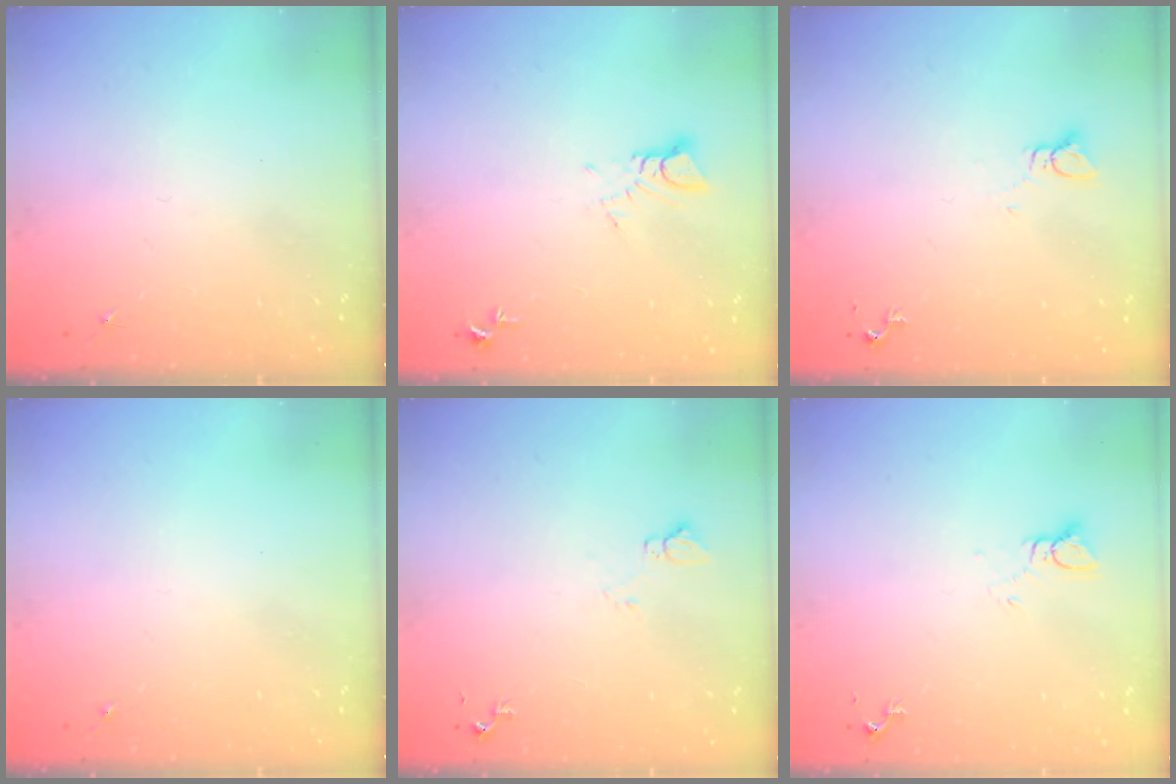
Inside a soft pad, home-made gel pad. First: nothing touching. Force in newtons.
{"total": 3.8, "press": 3.8, "slide": 0.3}
{"total": 2.2, "press": 2.2, "slide": 0.1}
{"total": 0.0}
{"total": 6.1, "press": 6.0, "slide": 0.8}
{"total": 3.0, "press": 3.0, "slide": 0.2}